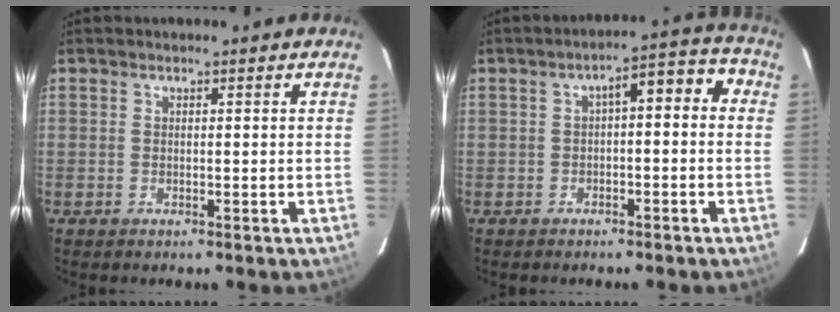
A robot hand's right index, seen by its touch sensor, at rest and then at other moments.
{"total": 5.9, "force": [-1.0, 2.4, 5.3], "torque": [-0.074, 0.039, -0.004]}